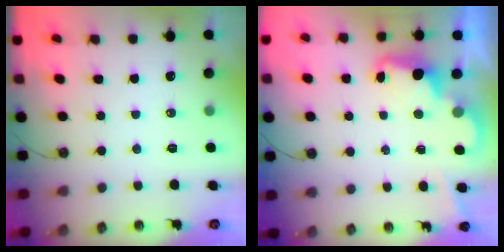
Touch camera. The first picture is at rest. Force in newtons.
{"total": 2.4, "press": 2.3, "slide": 0.5}